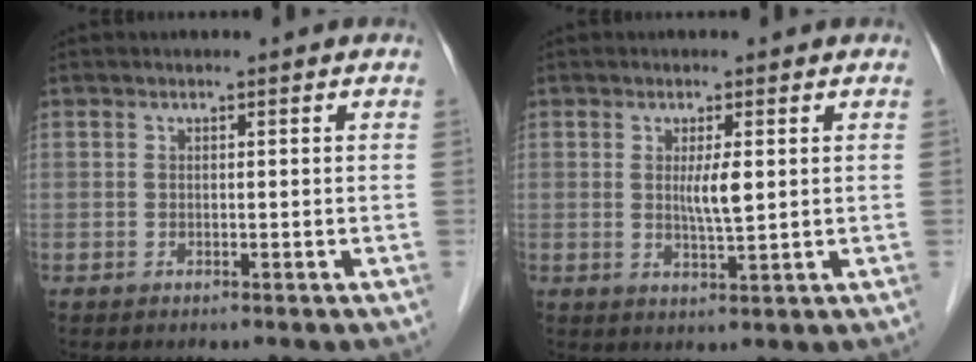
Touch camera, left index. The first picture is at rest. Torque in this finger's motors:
{"motor_torque": [0.45, 0.36, 0.12, 0.03]}